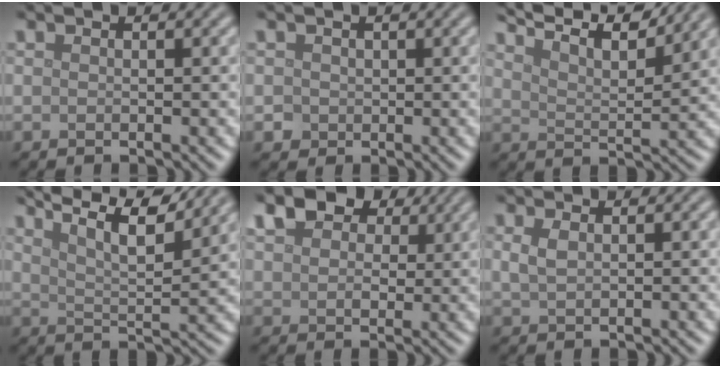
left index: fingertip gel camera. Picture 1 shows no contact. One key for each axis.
{"total": 1.0, "fx": 0.1, "fy": 1.0, "fz": 0.1, "tx": 0.002, "ty": -0.004, "tz": 0.004}
{"total": 10.5, "fx": 8.8, "fy": 2.2, "fz": 5.4, "tx": -0.078, "ty": 0.022, "tz": 0.098}
{"total": 10.4, "fx": 8.1, "fy": 2.4, "fz": 6.2, "tx": -0.089, "ty": 0.022, "tz": 0.090}
{"total": 5.2, "fx": 3.1, "fy": 3.2, "fz": 2.7, "tx": -0.057, "ty": 0.010, "tz": 0.048}
{"total": 1.4, "fx": 0.6, "fy": 0.7, "fz": 1.0, "tx": -0.026, "ty": 0.000, "tz": 0.014}